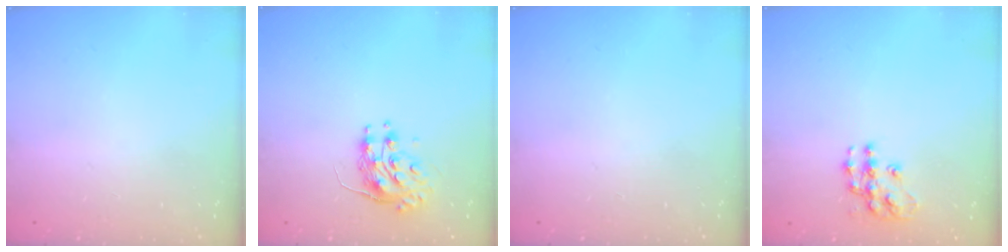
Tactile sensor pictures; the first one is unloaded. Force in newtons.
{"total": 8.7, "press": 8.7, "slide": 0.8}
{"total": 0.0}
{"total": 10.4, "press": 10.4, "slide": 0.5}